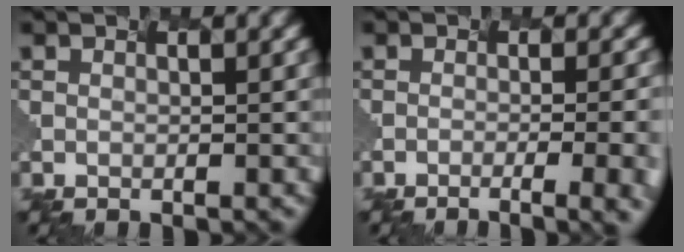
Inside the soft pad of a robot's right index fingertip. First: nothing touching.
{"total": 8.1, "force": [-3.1, 3.0, 6.9], "torque": [-0.046, 0.001, -0.002]}